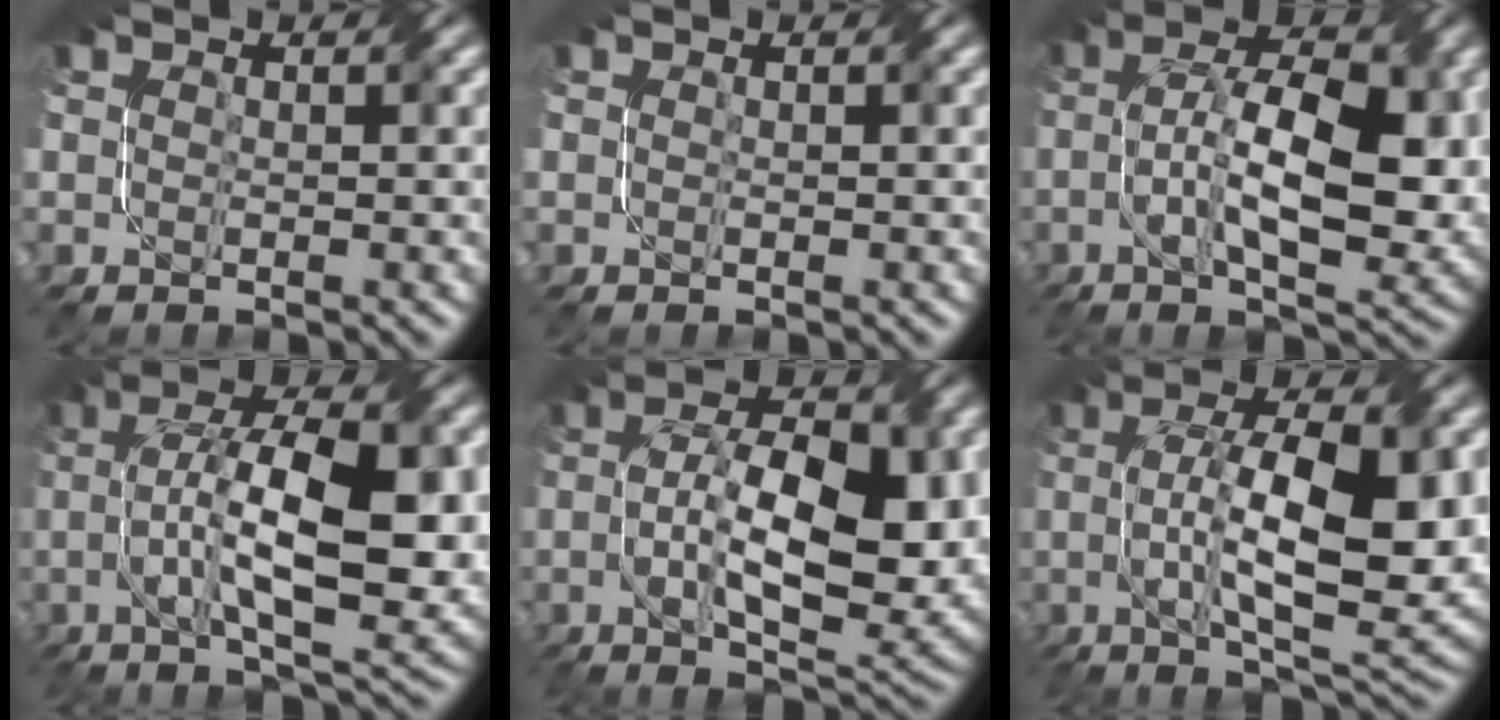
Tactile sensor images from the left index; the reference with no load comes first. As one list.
[{"total": 0.0}, {"total": 11.6, "force": [-0.4, 4.6, 10.6], "torque": [-0.178, 0.000, 0.002]}, {"total": 12.5, "force": [0.4, 4.2, 11.8], "torque": [-0.195, 0.005, 0.012]}, {"total": 11.9, "force": [-0.4, 5.2, 10.7], "torque": [-0.174, -0.002, 0.003]}, {"total": 12.1, "force": [0.3, 4.0, 11.4], "torque": [-0.179, 0.002, 0.012]}]